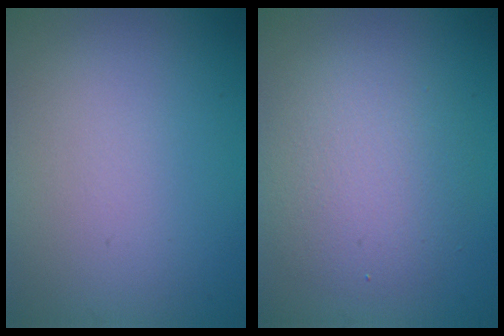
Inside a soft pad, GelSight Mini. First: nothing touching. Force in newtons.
{"total": 4.5, "press": 4.5, "slide": 0.2}